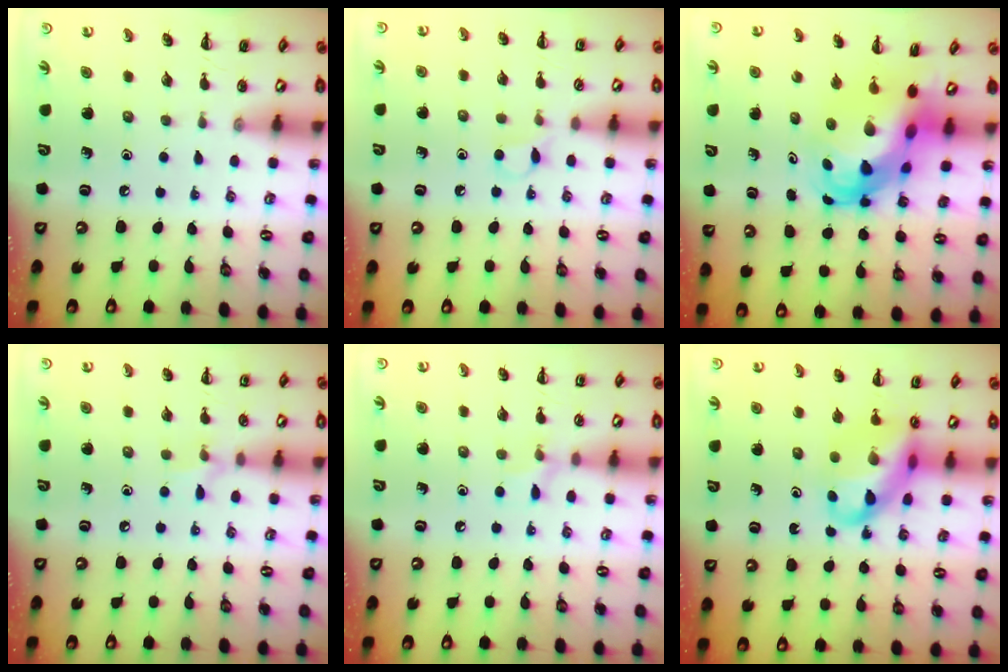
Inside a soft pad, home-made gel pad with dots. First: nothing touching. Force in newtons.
{"total": 3.7, "press": 3.5, "slide": 1.1}
{"total": 8.7, "press": 8.4, "slide": 2.5}
{"total": 5.6, "press": 5.3, "slide": 1.9}
{"total": 5.7, "press": 5.4, "slide": 1.8}
{"total": 14.0, "press": 13.5, "slide": 3.5}